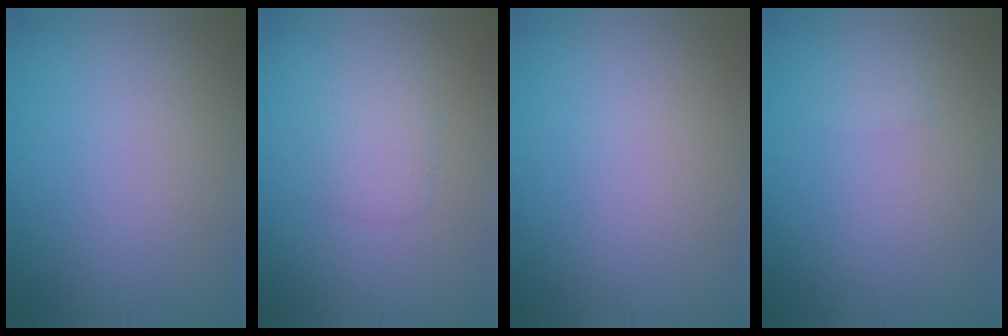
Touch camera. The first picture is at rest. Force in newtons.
{"total": 1.6, "press": 1.6, "slide": 0.1}
{"total": 0.0}
{"total": 0.5, "press": 0.5, "slide": 0.0}